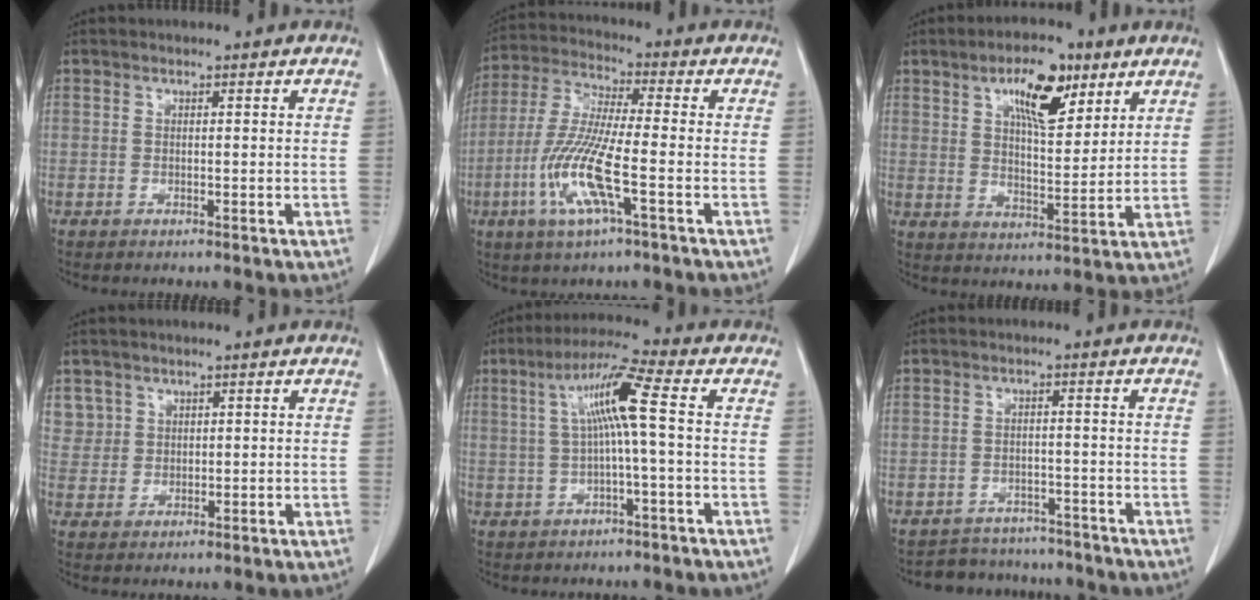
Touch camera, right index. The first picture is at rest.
{"total": 12.0, "force": [-4.0, 1.1, 11.2], "torque": [-0.240, -0.012, -0.083]}
{"total": 10.6, "force": [5.7, 3.9, 8.0], "torque": [-0.133, 0.009, 0.096]}
{"total": 3.8, "force": [2.2, 3.1, -0.3], "torque": [0.023, 0.002, 0.041]}
{"total": 8.1, "force": [0.9, -0.5, 8.0], "torque": [-0.150, 0.023, 0.018]}
{"total": 10.6, "force": [-10.0, 3.5, 0.2], "torque": [0.006, 0.021, -0.135]}